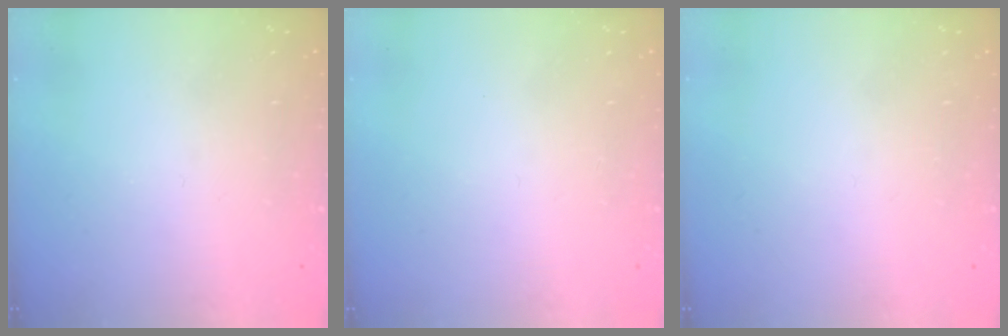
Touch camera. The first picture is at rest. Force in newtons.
{"total": 1.6, "press": 1.5, "slide": 0.1}
{"total": 1.7, "press": 1.6, "slide": 0.1}